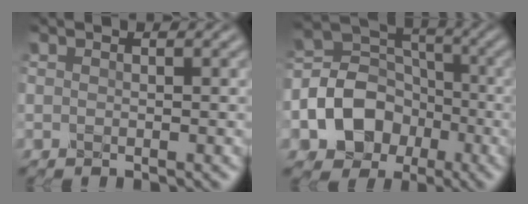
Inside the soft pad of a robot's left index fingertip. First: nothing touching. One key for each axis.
{"total": 9.5, "fx": -3.4, "fy": 7.7, "fz": 4.3, "tx": -0.094, "ty": -0.001, "tz": -0.079}